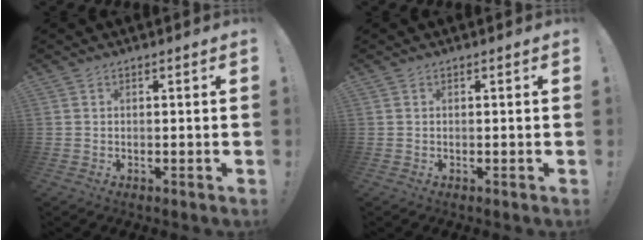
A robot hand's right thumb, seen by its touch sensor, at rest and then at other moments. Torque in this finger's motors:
{"motor_torque": [-0.03, 0.03, 0.08, -0.02, 0.04]}